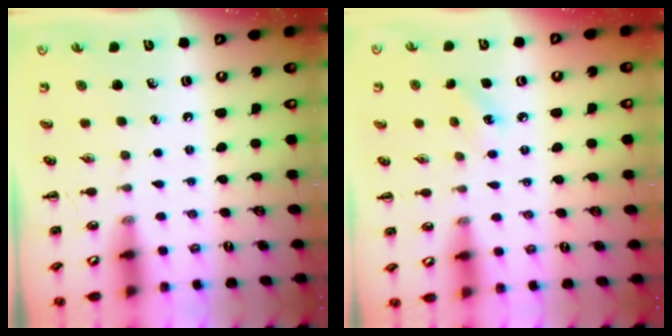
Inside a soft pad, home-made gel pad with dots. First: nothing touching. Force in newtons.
{"total": 5.2, "press": 5.0, "slide": 1.3}